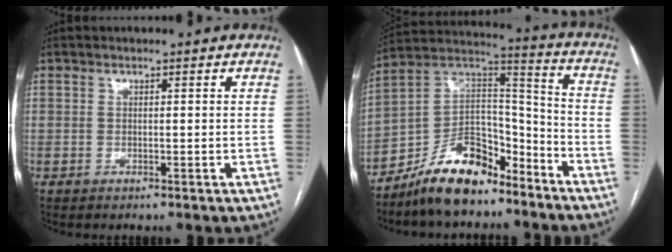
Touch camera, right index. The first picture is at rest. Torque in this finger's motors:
{"motor_torque": [0.37, -0.81, -0.39, -0.21]}